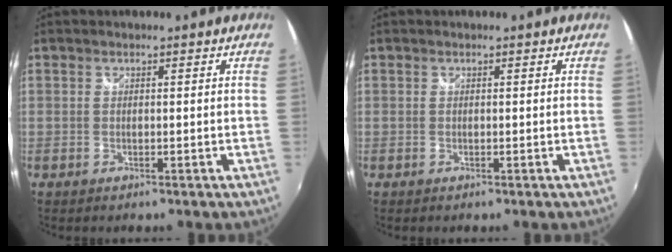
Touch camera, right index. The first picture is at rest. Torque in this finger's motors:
{"motor_torque": [-0.02, 0.03, -0.02, 0.00]}